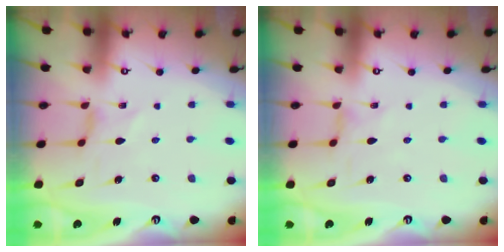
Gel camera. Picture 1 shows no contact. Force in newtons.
{"total": 0.0}